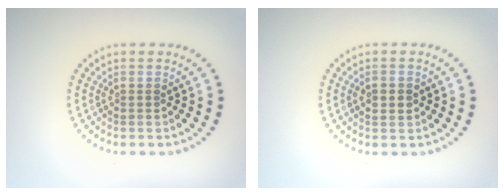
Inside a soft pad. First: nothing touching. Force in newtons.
{"total": 2.1, "press": 2.1, "slide": 0.0}